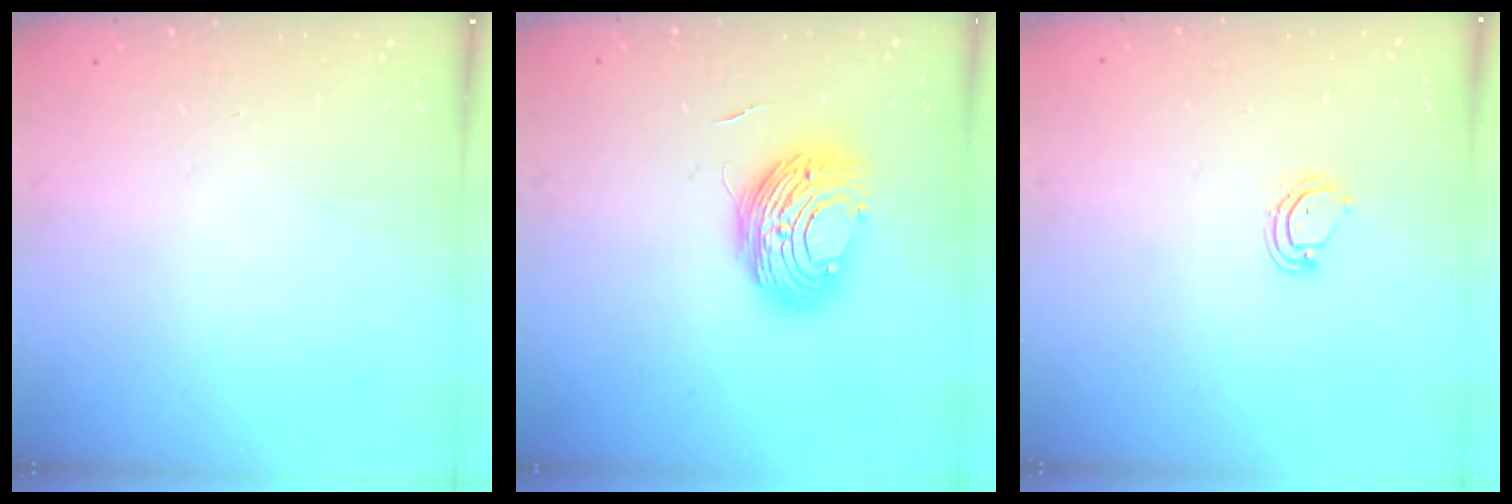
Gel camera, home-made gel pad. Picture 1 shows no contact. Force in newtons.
{"total": 11.4, "press": 11.3, "slide": 0.5}
{"total": 5.2, "press": 5.2, "slide": 0.2}